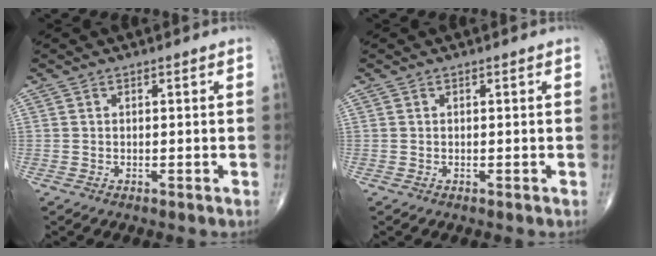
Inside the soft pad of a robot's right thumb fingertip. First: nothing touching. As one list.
[{"total": 0.0}]